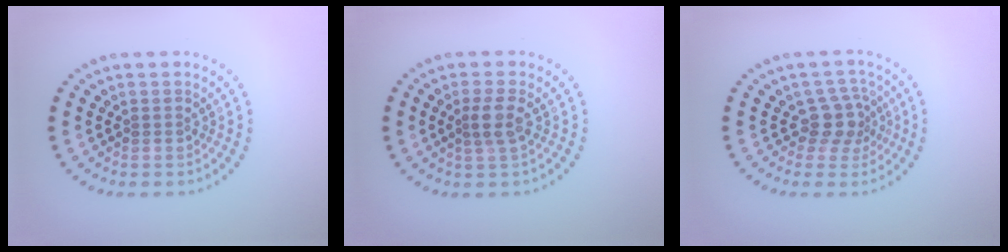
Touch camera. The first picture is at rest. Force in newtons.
{"total": 2.0, "press": 1.7, "slide": 1.1}
{"total": 2.8, "press": 2.2, "slide": 1.7}